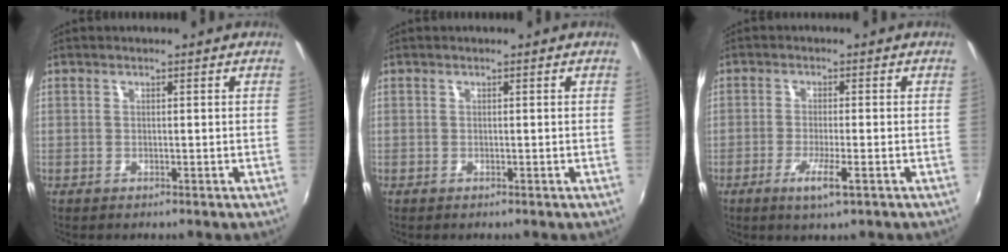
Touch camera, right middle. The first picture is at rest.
{"total": 0.0}
{"total": 4.8, "force": [-2.5, 0.3, 4.1], "torque": [-0.085, -0.012, -0.046]}